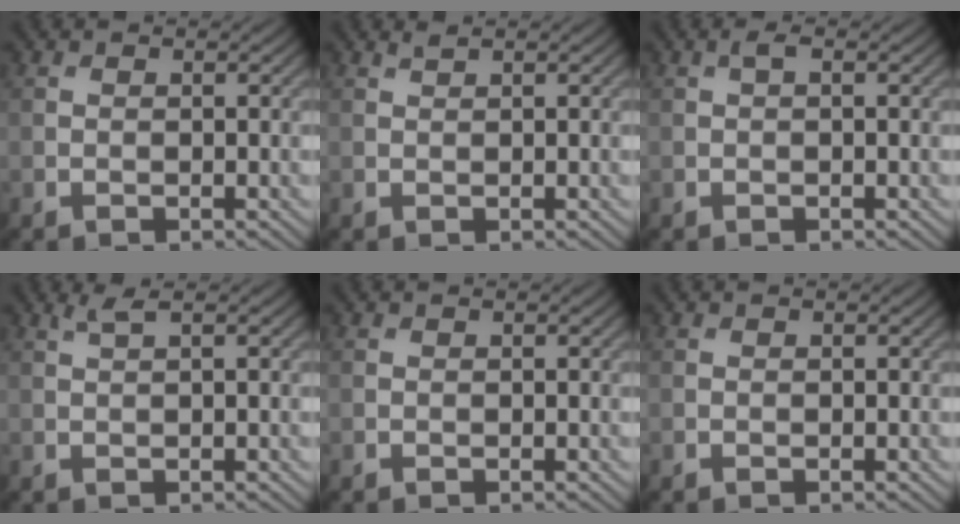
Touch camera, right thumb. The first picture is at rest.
{"total": 0.5, "force": [0.5, 0.0, 0.3], "torque": [-0.006, 0.002, 0.012]}
{"total": 0.8, "force": [0.2, 0.2, 0.8], "torque": [-0.019, 0.005, 0.004]}
{"total": 1.3, "force": [0.7, 0.1, 1.2], "torque": [-0.029, 0.008, 0.013]}
{"total": 0.0}
{"total": 0.0}